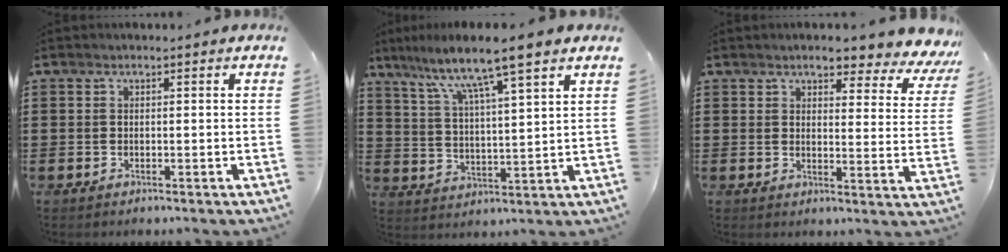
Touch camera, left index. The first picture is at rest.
{"total": 8.0, "force": [6.3, -0.2, 5.0], "torque": [-0.122, -0.035, 0.101]}
{"total": 4.7, "force": [4.1, 0.7, 2.2], "torque": [-0.045, -0.025, 0.065]}